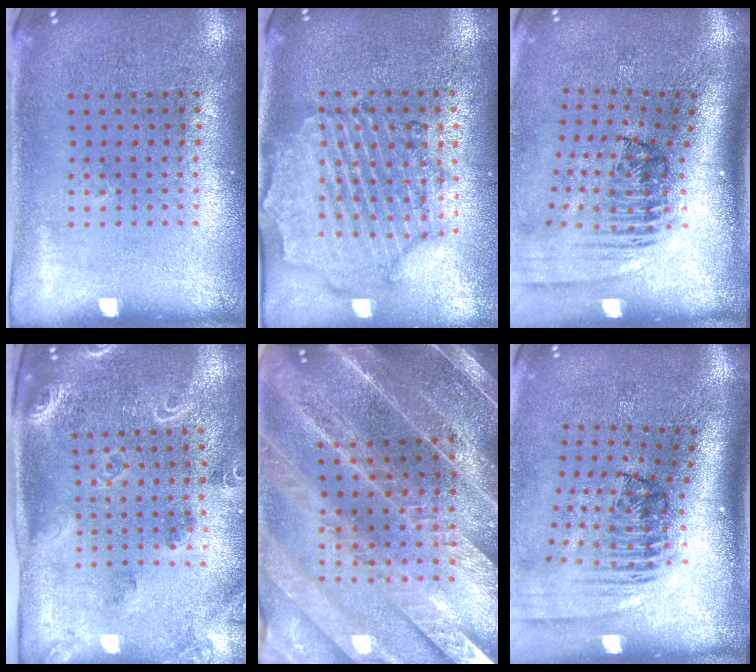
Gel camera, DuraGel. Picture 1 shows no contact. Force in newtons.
{"total": 1.6, "press": 1.6, "slide": 0.3}
{"total": 2.5, "press": 1.7, "slide": 1.8}
{"total": 1.9, "press": 1.8, "slide": 0.3}
{"total": 4.0, "press": 3.7, "slide": 1.5}
{"total": 2.5, "press": 1.7, "slide": 1.8}